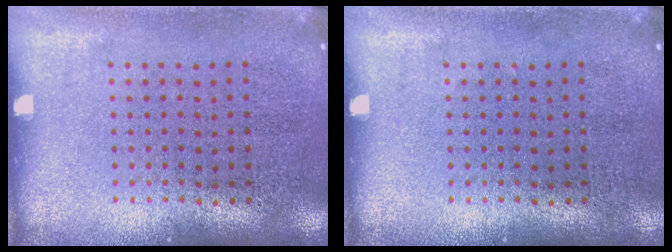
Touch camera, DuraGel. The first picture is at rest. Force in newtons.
{"total": 0.0}